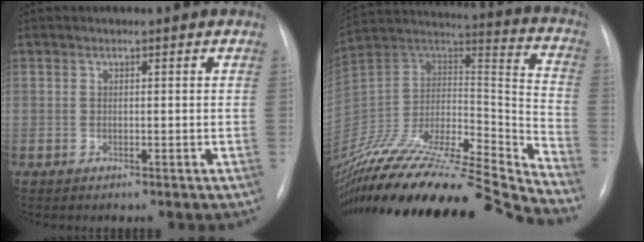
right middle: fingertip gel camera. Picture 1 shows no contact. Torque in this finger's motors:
{"motor_torque": [0.73, -1.41, 1.05, 0.21]}